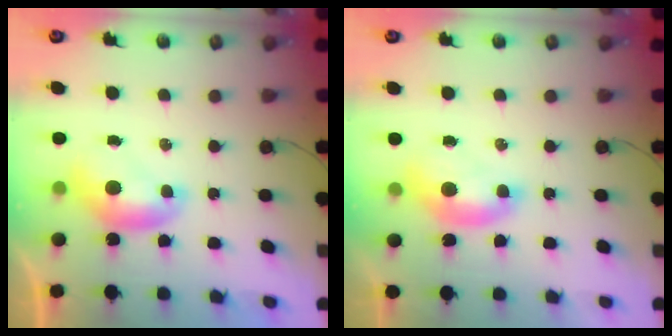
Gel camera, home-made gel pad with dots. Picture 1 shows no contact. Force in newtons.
{"total": 1.5, "press": 1.4, "slide": 0.6}